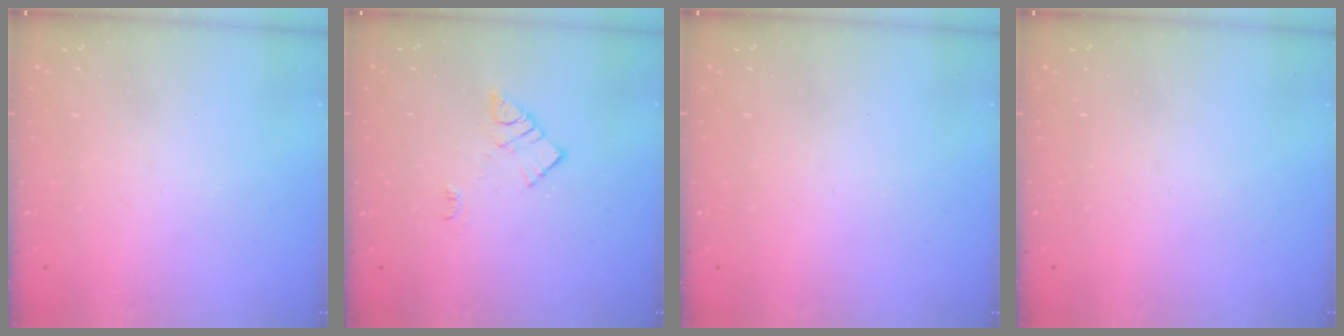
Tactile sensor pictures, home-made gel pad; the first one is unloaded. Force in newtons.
{"total": 8.5, "press": 8.5, "slide": 0.6}
{"total": 2.1, "press": 2.0, "slide": 0.4}
{"total": 0.0}